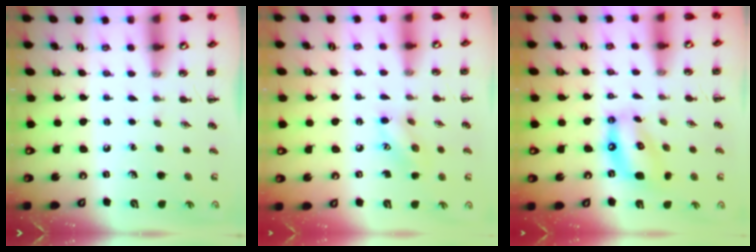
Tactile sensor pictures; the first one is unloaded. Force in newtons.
{"total": 8.1, "press": 8.1, "slide": 0.7}
{"total": 13.1, "press": 12.6, "slide": 3.4}